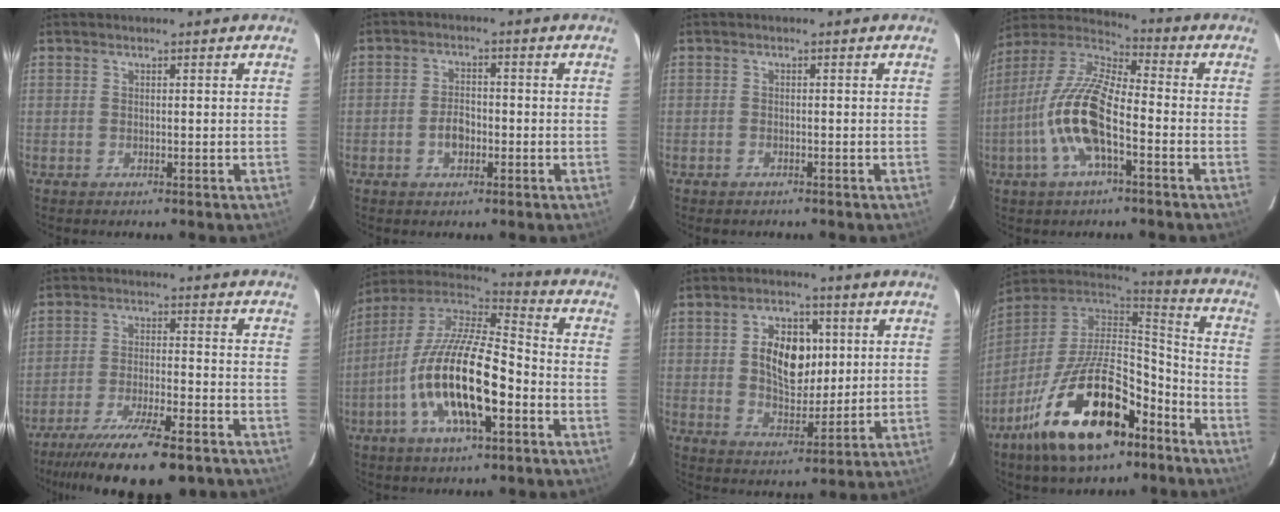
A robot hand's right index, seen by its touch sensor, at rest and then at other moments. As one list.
[{"total": 3.8, "force": [-1.4, 2.5, 2.6], "torque": [-0.050, 0.006, -0.022]}, {"total": 1.0, "force": [-0.8, 0.6, 0.1], "torque": [-0.003, 0.002, -0.011]}, {"total": 15.4, "force": [-4.9, 5.2, 13.7], "torque": [-0.280, -0.001, -0.101]}, {"total": 17.3, "force": [-13.6, 3.6, 10.1], "torque": [-0.202, -0.035, -0.216]}, {"total": 20.3, "force": [-6.7, 6.5, 18.0], "torque": [-0.348, -0.019, -0.131]}, {"total": 11.1, "force": [2.2, 6.8, 8.4], "torque": [-0.146, 0.013, 0.043]}, {"total": 24.4, "force": [-13.1, 11.2, 17.3], "torque": [-0.330, -0.012, -0.211]}]